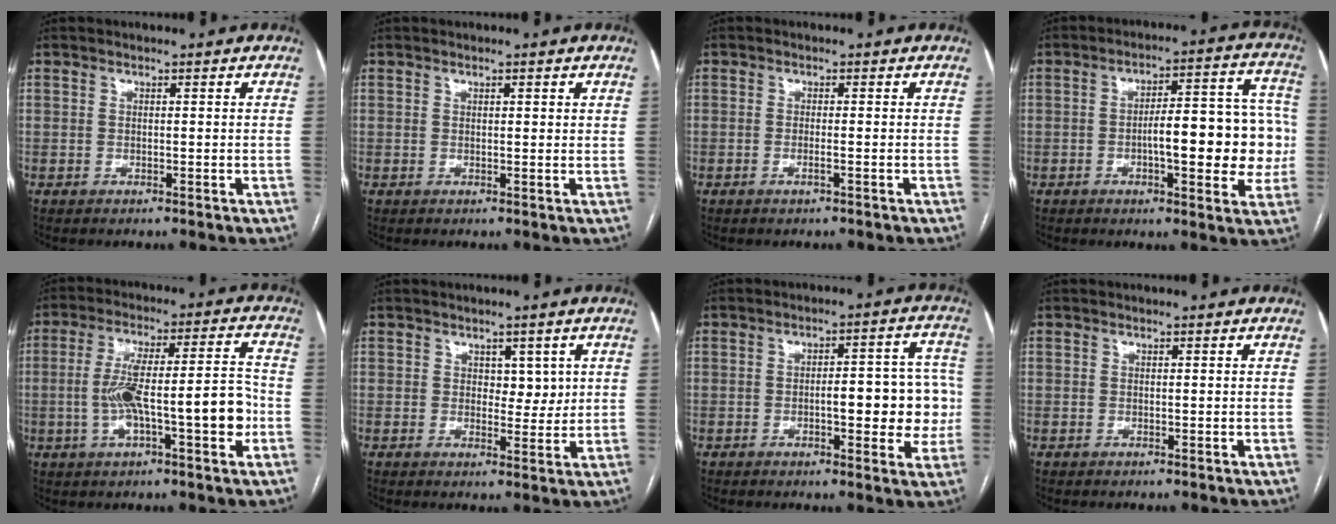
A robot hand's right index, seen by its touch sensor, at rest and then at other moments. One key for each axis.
{"total": 1.4, "fx": 0.8, "fy": 0.4, "fz": 1.1, "tx": -0.018, "ty": 0.000, "tz": 0.011}
{"total": 1.0, "fx": -0.4, "fy": 0.0, "fz": 0.9, "tx": -0.020, "ty": -0.001, "tz": -0.007}
{"total": 14.3, "fx": -1.5, "fy": 4.3, "fz": 13.6, "tx": -0.176, "ty": 0.035, "tz": -0.017}
{"total": 13.8, "fx": -2.6, "fy": 2.4, "fz": 13.3, "tx": -0.225, "ty": 0.026, "tz": -0.037}
{"total": 3.5, "fx": 1.2, "fy": 2.1, "fz": 2.6, "tx": -0.029, "ty": -0.001, "tz": 0.019}
{"total": 10.1, "fx": -1.0, "fy": 3.5, "fz": 9.4, "tx": -0.110, "ty": 0.030, "tz": -0.008}
{"total": 0.0}